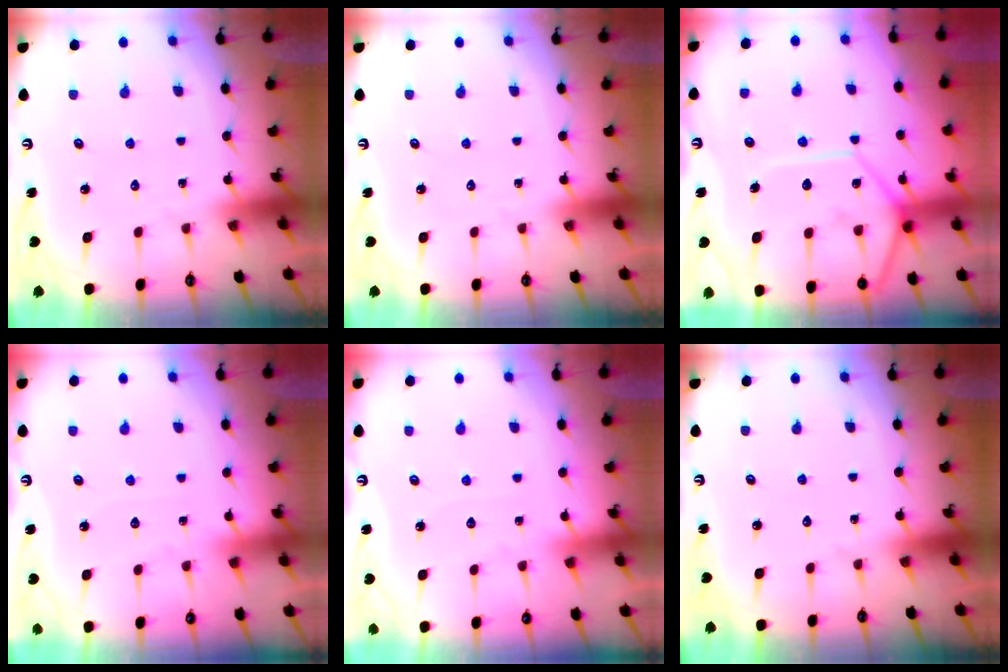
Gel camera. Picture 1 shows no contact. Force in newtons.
{"total": 0.0}
{"total": 12.6, "press": 12.5, "slide": 1.7}
{"total": 2.4, "press": 2.4, "slide": 0.4}
{"total": 2.4, "press": 2.4, "slide": 0.4}
{"total": 0.0}